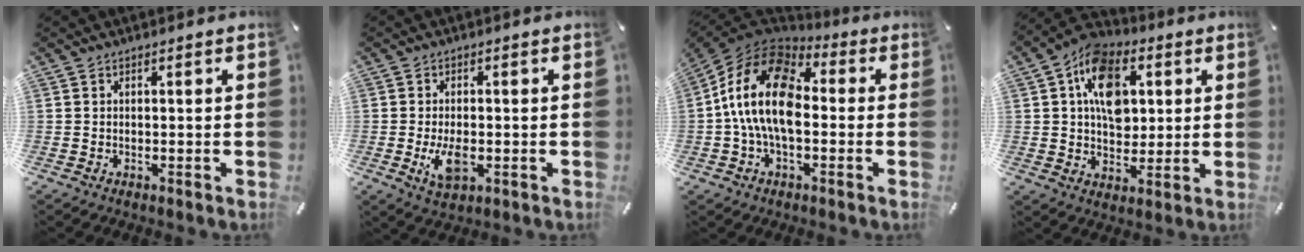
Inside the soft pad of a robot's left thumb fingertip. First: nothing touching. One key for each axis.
{"total": 6.0, "fx": -1.2, "fy": 3.1, "fz": 5.0, "tx": -0.116, "ty": -0.005, "tz": -0.024}
{"total": 17.6, "fx": -1.3, "fy": 10.9, "fz": 13.7, "tx": -0.269, "ty": 0.022, "tz": -0.026}
{"total": 14.2, "fx": 3.4, "fy": 10.4, "fz": 9.1, "tx": -0.142, "ty": 0.003, "tz": 0.062}